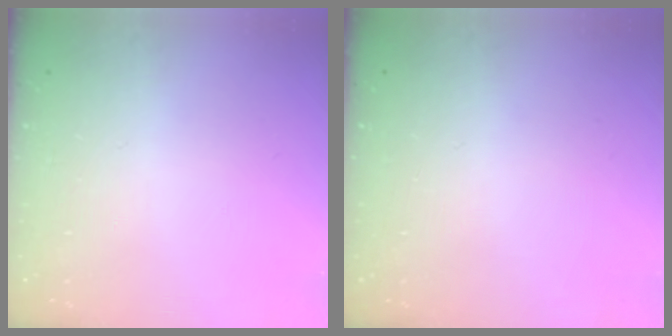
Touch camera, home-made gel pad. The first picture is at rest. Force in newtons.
{"total": 0.0}